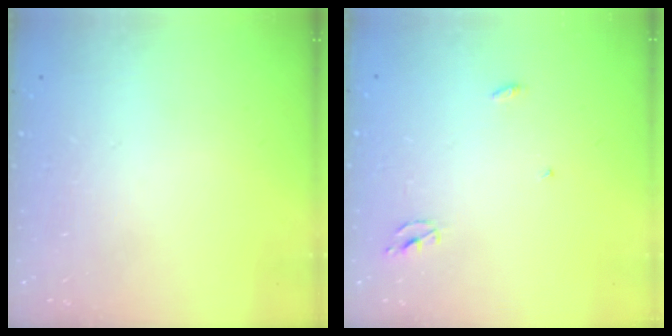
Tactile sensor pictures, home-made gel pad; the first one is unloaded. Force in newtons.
{"total": 2.3, "press": 2.3, "slide": 0.2}